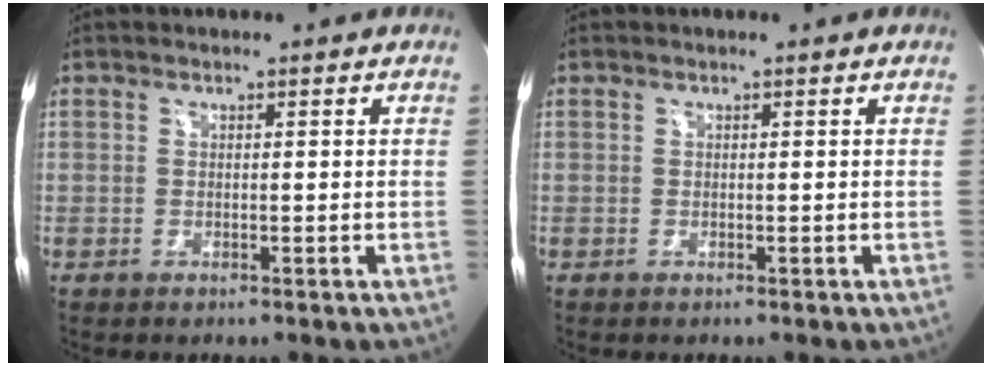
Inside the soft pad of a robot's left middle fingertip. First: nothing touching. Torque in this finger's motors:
{"motor_torque": [0.00, 0.00, 0.00, 0.00]}